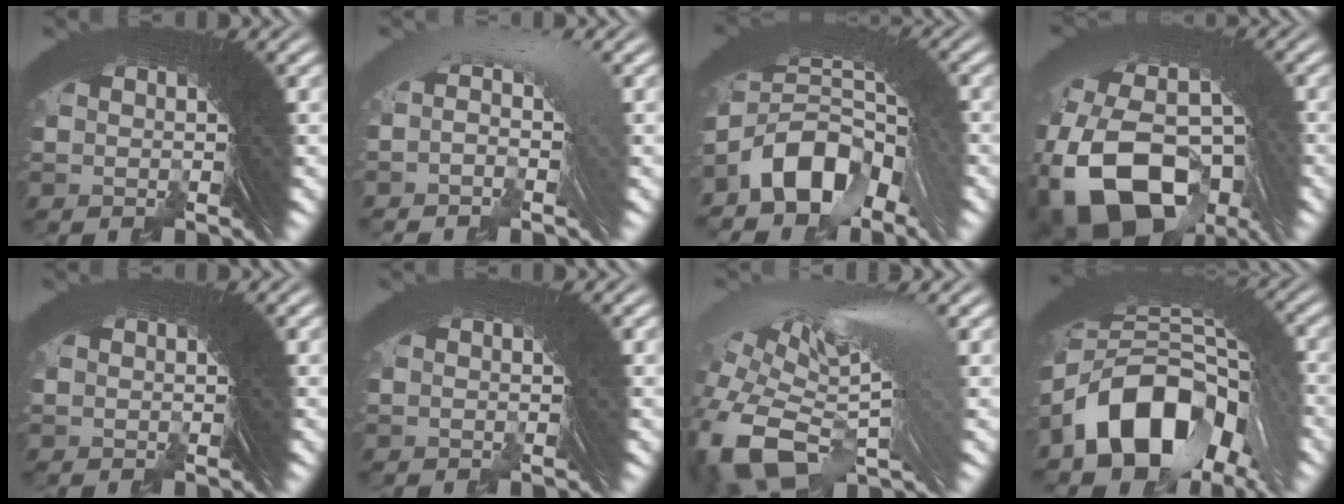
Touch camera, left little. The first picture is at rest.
{"total": 2.8, "force": [0.1, 1.0, 2.7], "torque": [-0.021, 0.026, -0.012]}
{"total": 7.9, "force": [0.0, 4.4, 6.6], "torque": [-0.137, -0.011, 0.005]}
{"total": 14.6, "force": [-3.8, 9.8, 10.1], "torque": [-0.204, -0.054, -0.043]}
{"total": 0.0}
{"total": 0.6, "force": [-0.4, -0.2, -0.4], "torque": [0.011, 0.006, -0.009]}
{"total": 7.9, "force": [-1.7, 4.6, 6.2], "torque": [-0.130, -0.022, -0.014]}
{"total": 12.0, "force": [0.8, 6.4, 10.2], "torque": [-0.185, 0.001, 0.012]}